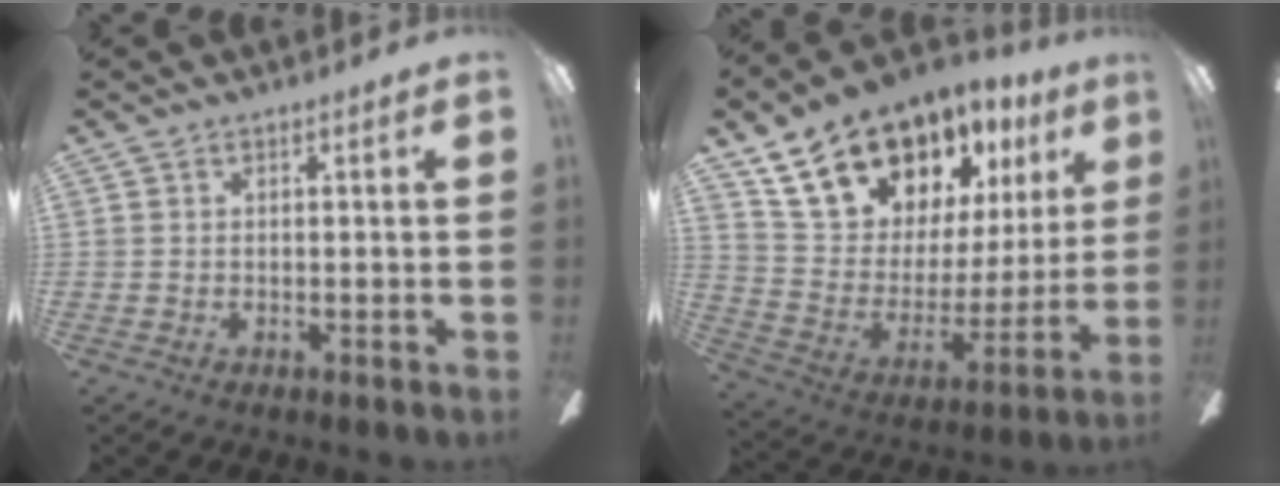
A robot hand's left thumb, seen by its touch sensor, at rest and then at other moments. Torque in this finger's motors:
{"motor_torque": [2.51, 2.51, 1.21, -1.56, 0.23]}